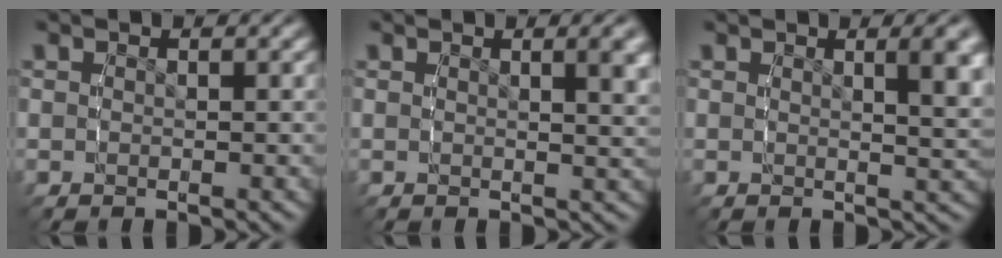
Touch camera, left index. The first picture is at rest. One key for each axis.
{"total": 1.9, "fx": 0.9, "fy": -0.3, "fz": 1.7, "tx": -0.021, "ty": -0.005, "tz": 0.017}
{"total": 3.1, "fx": 1.3, "fy": 0.0, "fz": 2.8, "tx": -0.034, "ty": -0.006, "tz": 0.025}